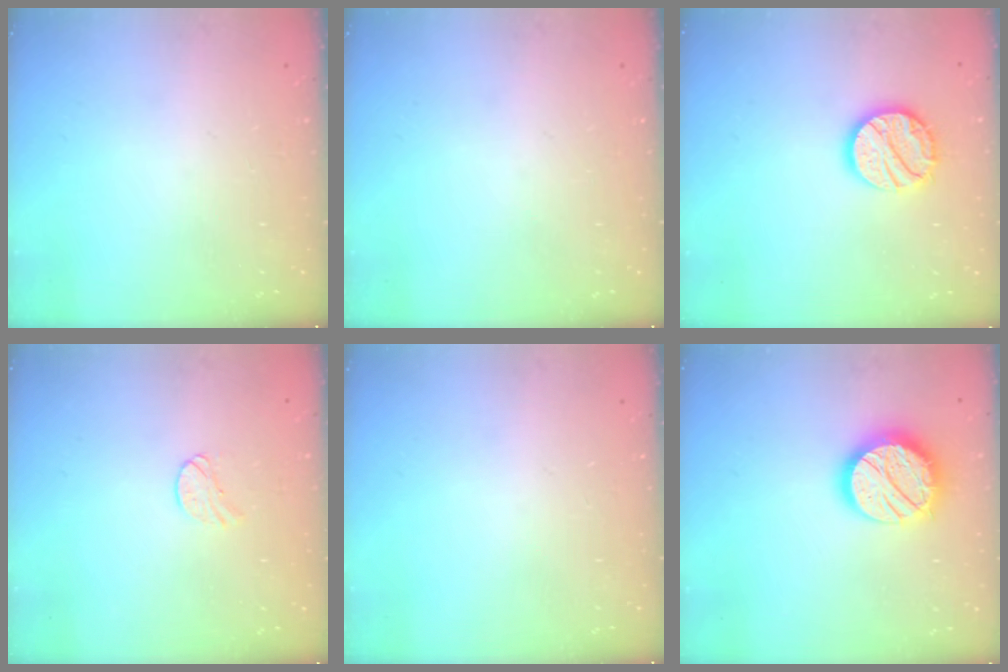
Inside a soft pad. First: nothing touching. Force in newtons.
{"total": 0.0}
{"total": 14.6, "press": 14.6, "slide": 1.1}
{"total": 5.8, "press": 5.8, "slide": 0.5}
{"total": 0.0}
{"total": 16.9, "press": 16.8, "slide": 1.4}